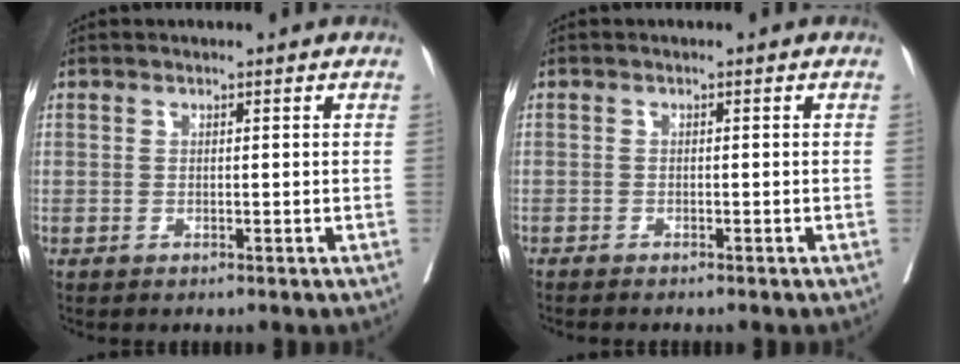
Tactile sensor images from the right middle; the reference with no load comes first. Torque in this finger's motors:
{"motor_torque": [0.78, -1.01, 0.13, 0.02]}